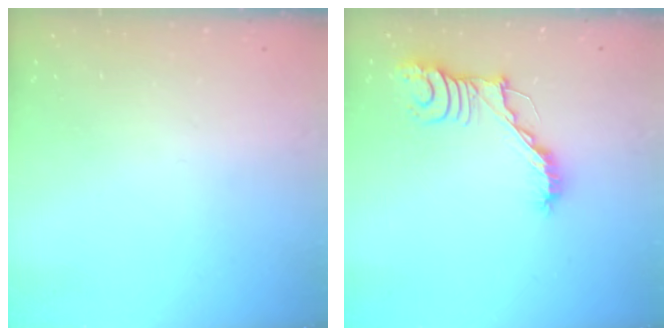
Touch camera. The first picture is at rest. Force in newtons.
{"total": 12.8, "press": 12.8, "slide": 0.3}